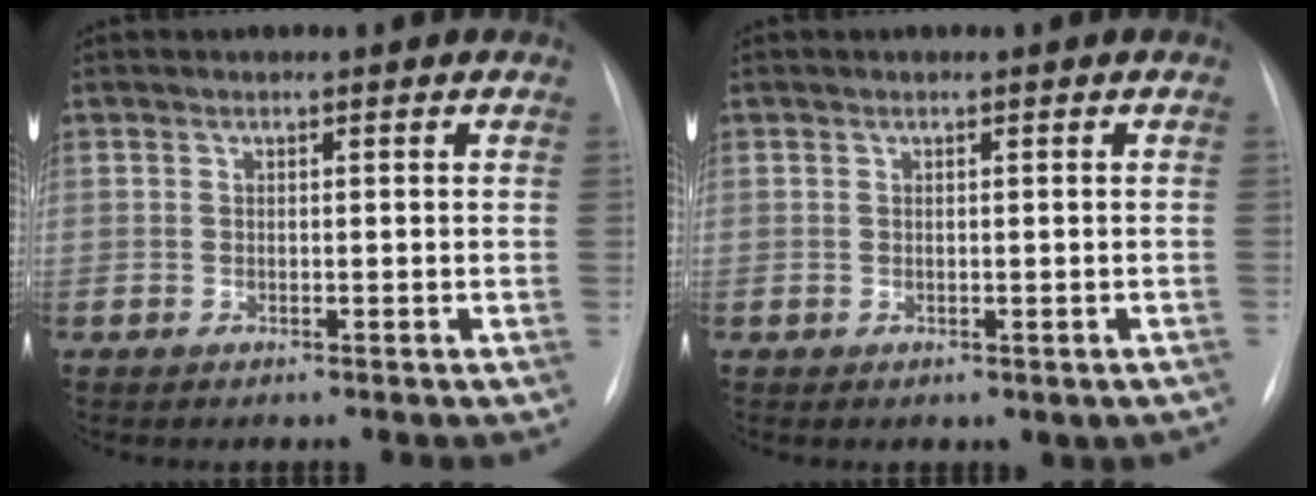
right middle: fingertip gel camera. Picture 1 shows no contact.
{"total": 1.1, "force": [-0.1, 0.9, 0.7], "torque": [-0.007, 0.000, 0.007]}